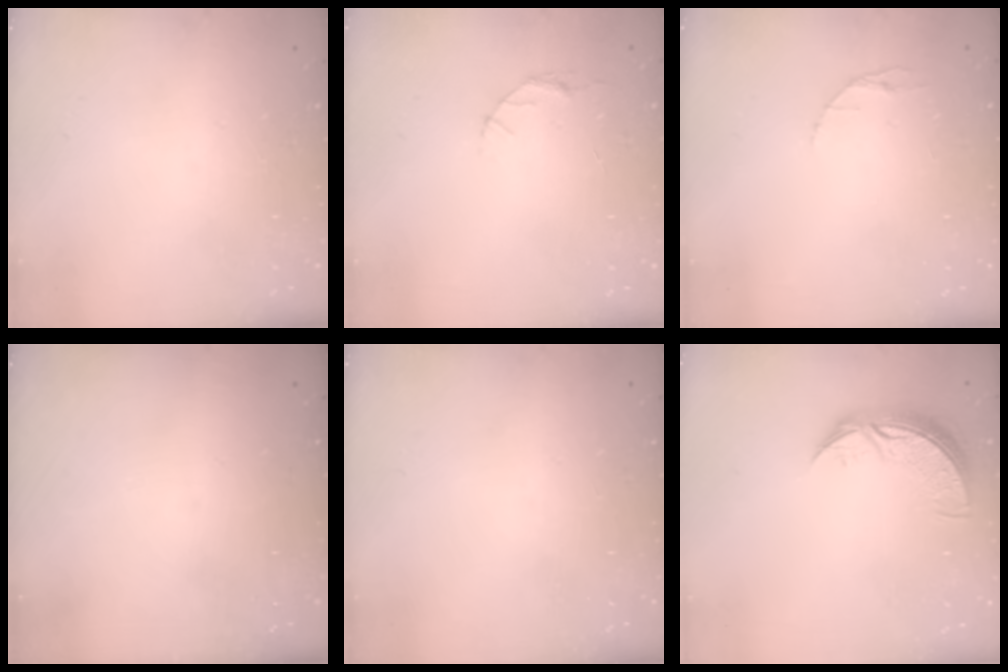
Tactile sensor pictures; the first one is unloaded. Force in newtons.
{"total": 3.2, "press": 3.2, "slide": 0.4}
{"total": 2.9, "press": 2.9, "slide": 0.4}
{"total": 0.0}
{"total": 0.0}
{"total": 8.5, "press": 8.4, "slide": 0.6}